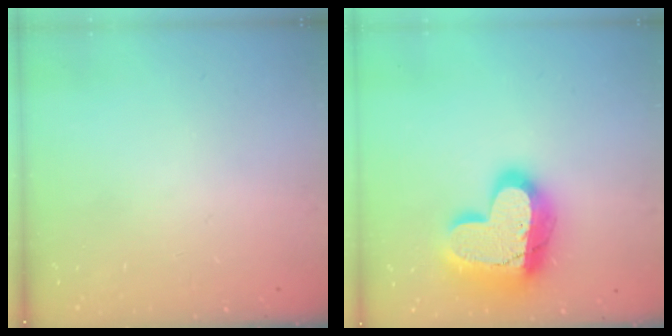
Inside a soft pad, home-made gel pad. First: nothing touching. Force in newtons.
{"total": 21.7, "press": 21.6, "slide": 1.9}